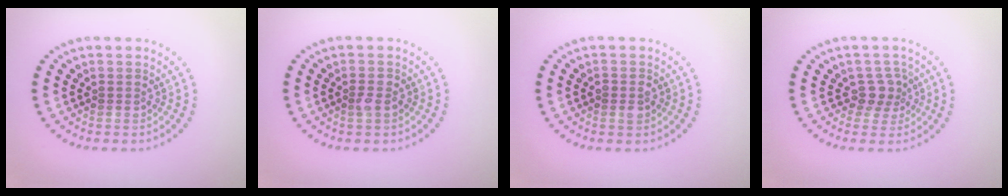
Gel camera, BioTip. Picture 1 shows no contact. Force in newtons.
{"total": 1.1, "press": 1.1, "slide": 0.0}
{"total": 1.2, "press": 1.2, "slide": 0.3}
{"total": 2.1, "press": 1.6, "slide": 1.4}